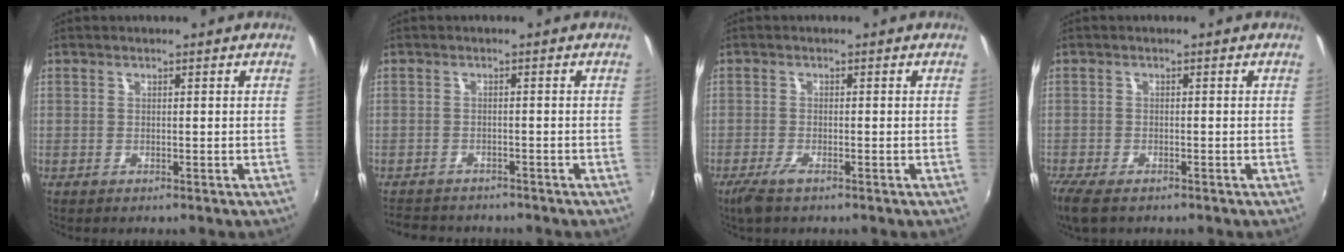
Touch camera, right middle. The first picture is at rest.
{"total": 6.3, "force": [-5.8, 1.7, 1.7], "torque": [-0.050, -0.009, -0.091]}
{"total": 3.3, "force": [-2.3, 0.7, 2.3], "torque": [-0.057, -0.010, -0.045]}
{"total": 5.7, "force": [-4.3, 1.8, 3.3], "torque": [-0.083, -0.025, -0.080]}